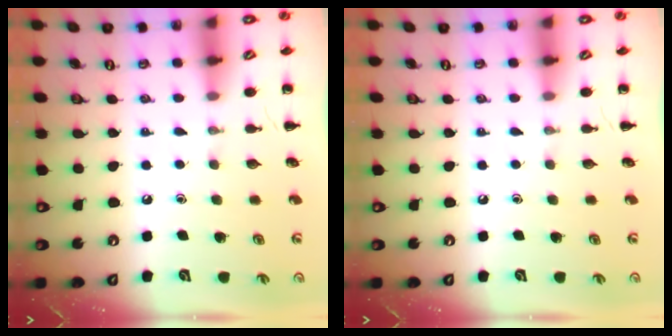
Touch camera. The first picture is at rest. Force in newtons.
{"total": 0.0}